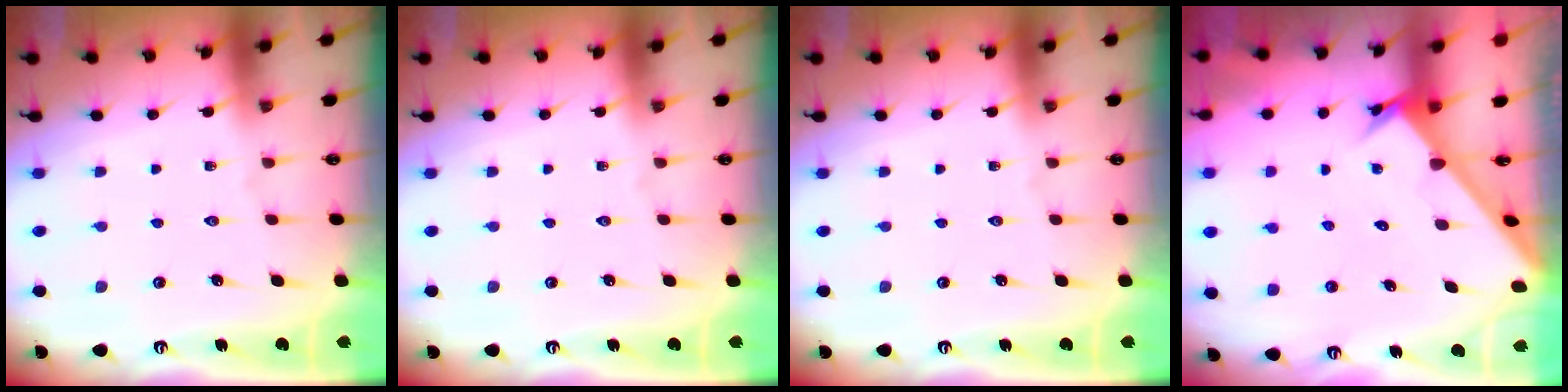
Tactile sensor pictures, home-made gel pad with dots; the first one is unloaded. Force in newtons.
{"total": 0.0}
{"total": 0.0}
{"total": 2.4, "press": 2.4, "slide": 0.1}